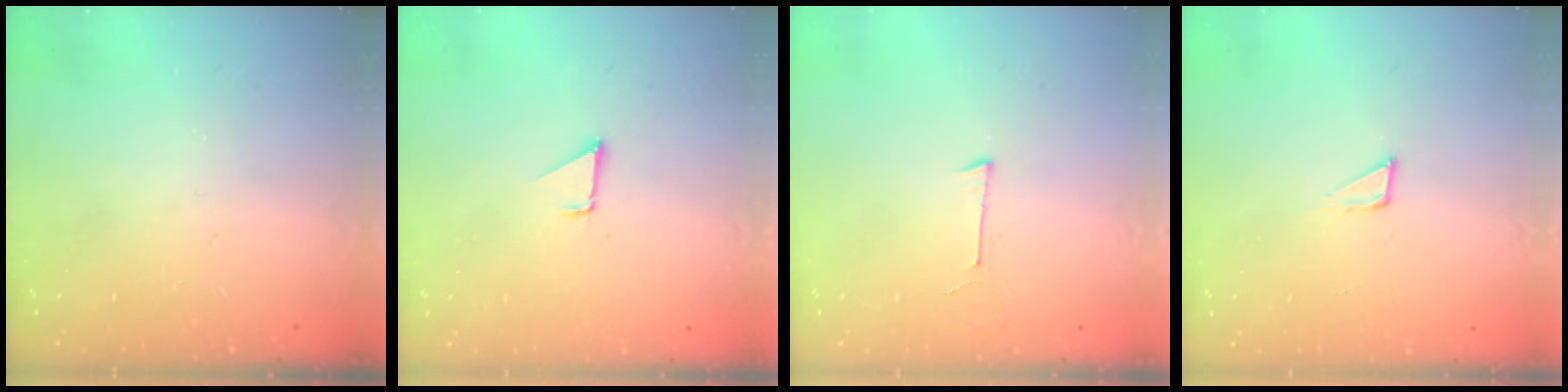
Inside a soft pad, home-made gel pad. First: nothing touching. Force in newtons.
{"total": 1.5, "press": 1.5, "slide": 0.1}
{"total": 3.2, "press": 3.2, "slide": 0.2}
{"total": 2.1, "press": 2.1, "slide": 0.1}